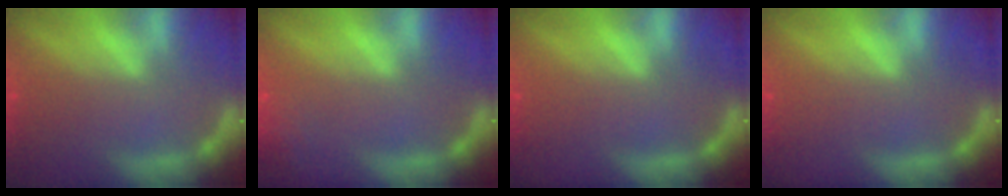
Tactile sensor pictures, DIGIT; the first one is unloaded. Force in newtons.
{"total": 3.0}
{"total": 0.0}
{"total": 0.0}